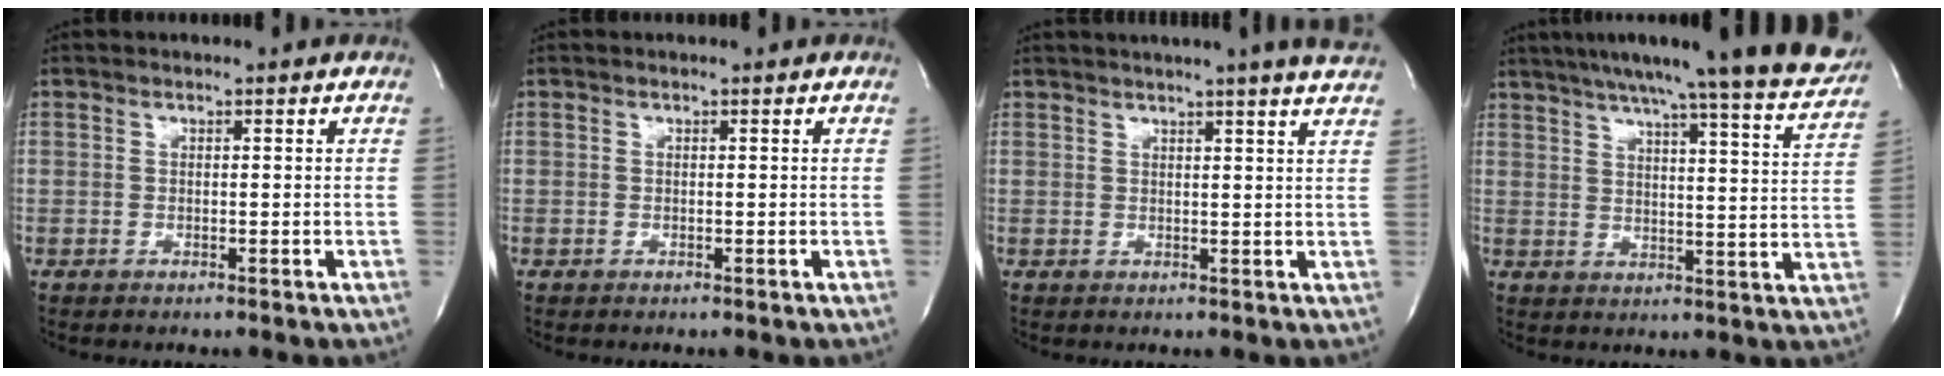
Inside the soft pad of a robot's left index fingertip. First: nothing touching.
{"total": 0.0}
{"total": 10.7, "force": [9.4, -1.0, 5.1], "torque": [-0.077, -0.004, 0.096]}
{"total": 21.7, "force": [19.1, 0.4, 10.2], "torque": [-0.150, -0.045, 0.236]}